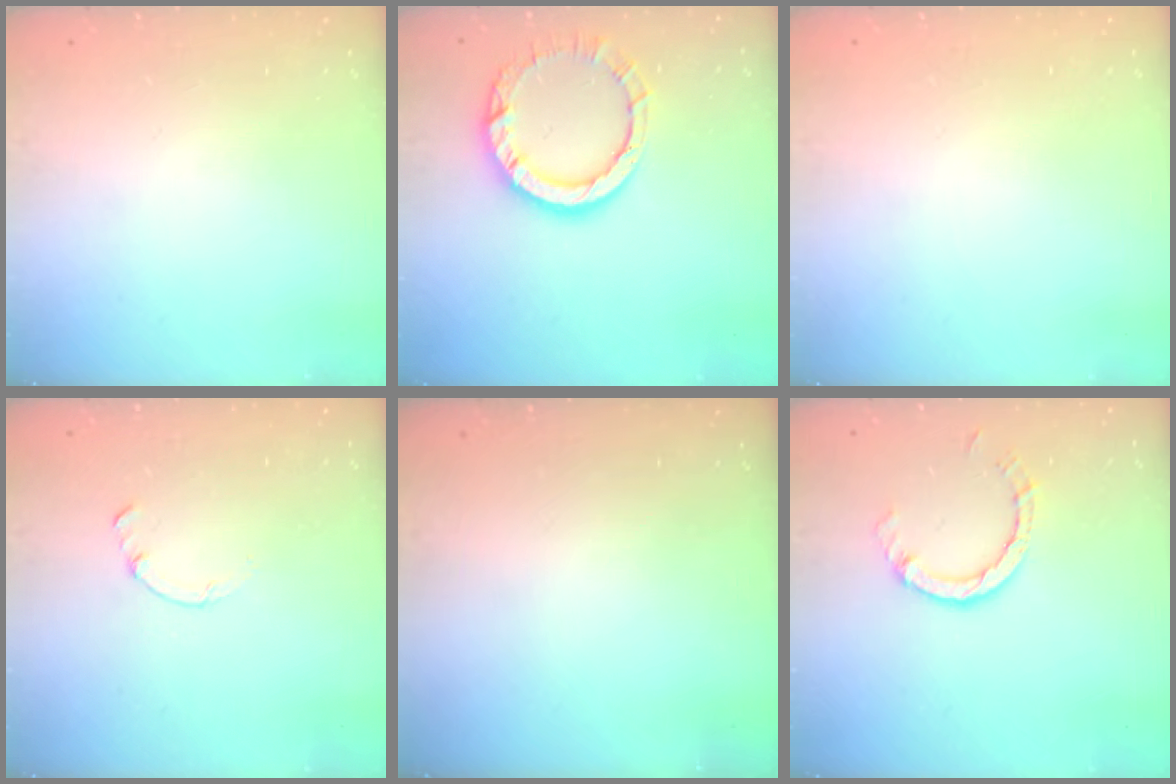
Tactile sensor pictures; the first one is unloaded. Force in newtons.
{"total": 10.2, "press": 10.2, "slide": 0.9}
{"total": 2.6, "press": 2.6, "slide": 0.2}
{"total": 0.0}
{"total": 0.0}
{"total": 3.9, "press": 3.9, "slide": 0.2}